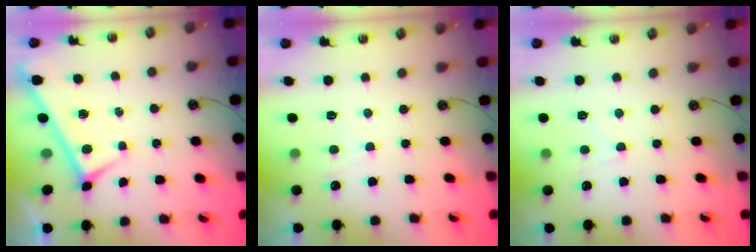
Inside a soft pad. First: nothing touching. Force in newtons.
{"total": 6.0, "press": 6.0, "slide": 0.4}
{"total": 2.4, "press": 2.2, "slide": 1.0}